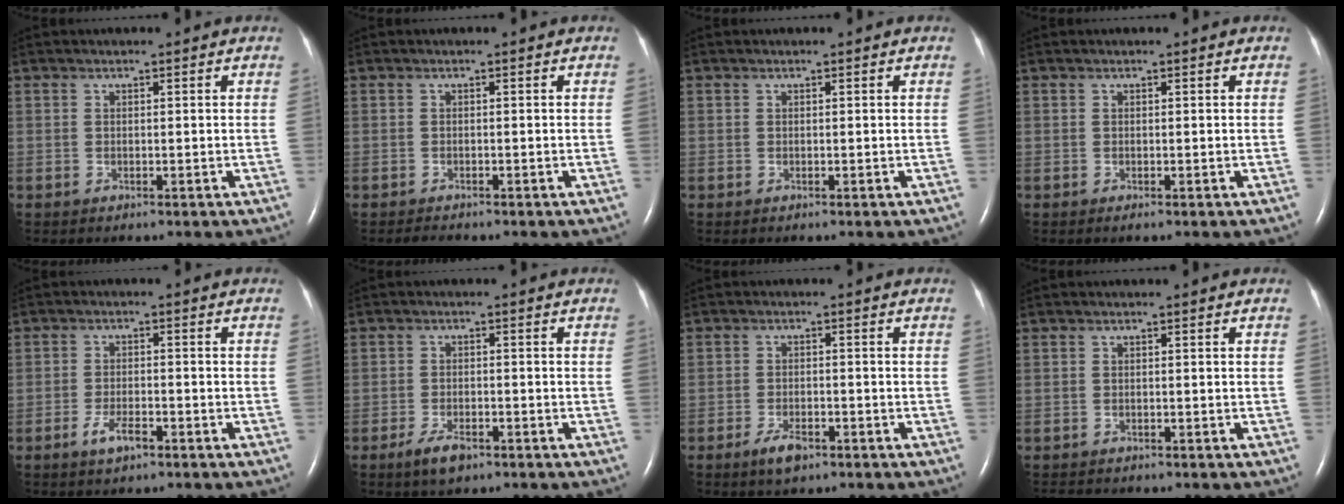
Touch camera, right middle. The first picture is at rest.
{"total": 0.9, "force": [-0.8, 0.1, 0.2], "torque": [-0.013, -0.003, -0.011]}
{"total": 0.0}
{"total": 0.0}
{"total": 3.5, "force": [-2.2, 1.0, 2.5], "torque": [-0.054, 0.000, -0.040]}
{"total": 3.7, "force": [-2.5, 1.3, 2.4], "torque": [-0.056, -0.003, -0.042]}
{"total": 3.4, "force": [-2.3, 1.3, 2.2], "torque": [-0.048, -0.001, -0.038]}
{"total": 1.9, "force": [-1.7, 0.6, 0.5], "torque": [-0.011, -0.005, -0.022]}